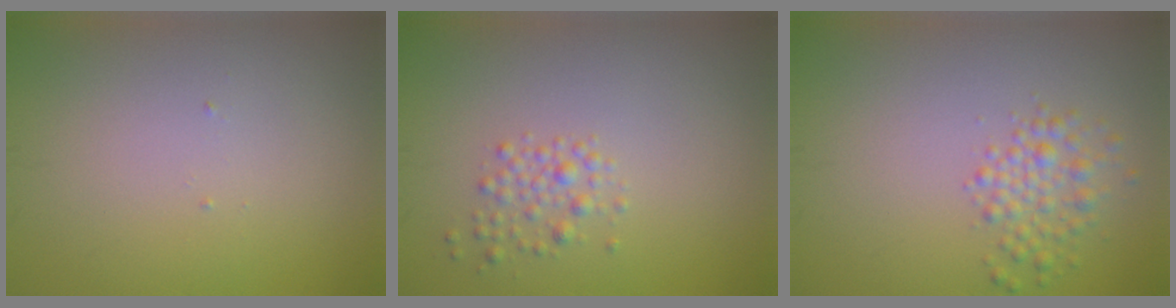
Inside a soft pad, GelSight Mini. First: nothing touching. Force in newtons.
{"total": 1.7, "press": 1.7, "slide": 0.1}
{"total": 2.5, "press": 2.5, "slide": 0.0}